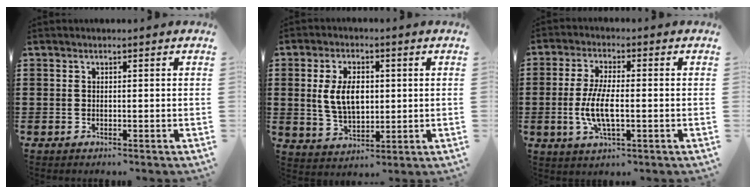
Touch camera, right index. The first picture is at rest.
{"total": 7.1, "force": [0.8, 4.2, 5.6], "torque": [-0.123, 0.007, 0.008]}
{"total": 6.8, "force": [-1.2, 2.2, 6.3], "torque": [-0.143, -0.006, -0.031]}